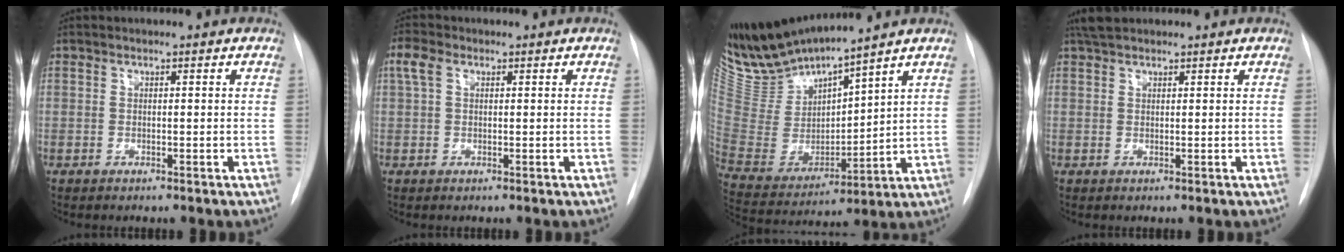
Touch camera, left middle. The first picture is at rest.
{"total": 2.7, "force": [1.1, 1.6, 1.9], "torque": [-0.050, 0.024, 0.025]}
{"total": 13.4, "force": [12.6, 0.3, 4.4], "torque": [-0.104, -0.014, 0.265]}
{"total": 2.7, "force": [2.3, 1.0, 1.0], "torque": [-0.018, 0.011, 0.038]}